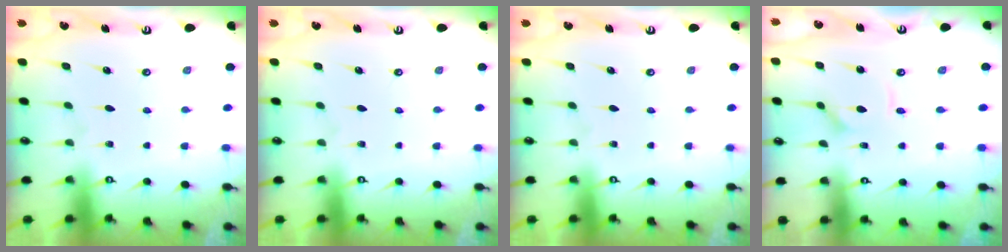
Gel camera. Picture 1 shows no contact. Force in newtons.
{"total": 0.0}
{"total": 0.0}
{"total": 2.5, "press": 2.5, "slide": 0.3}